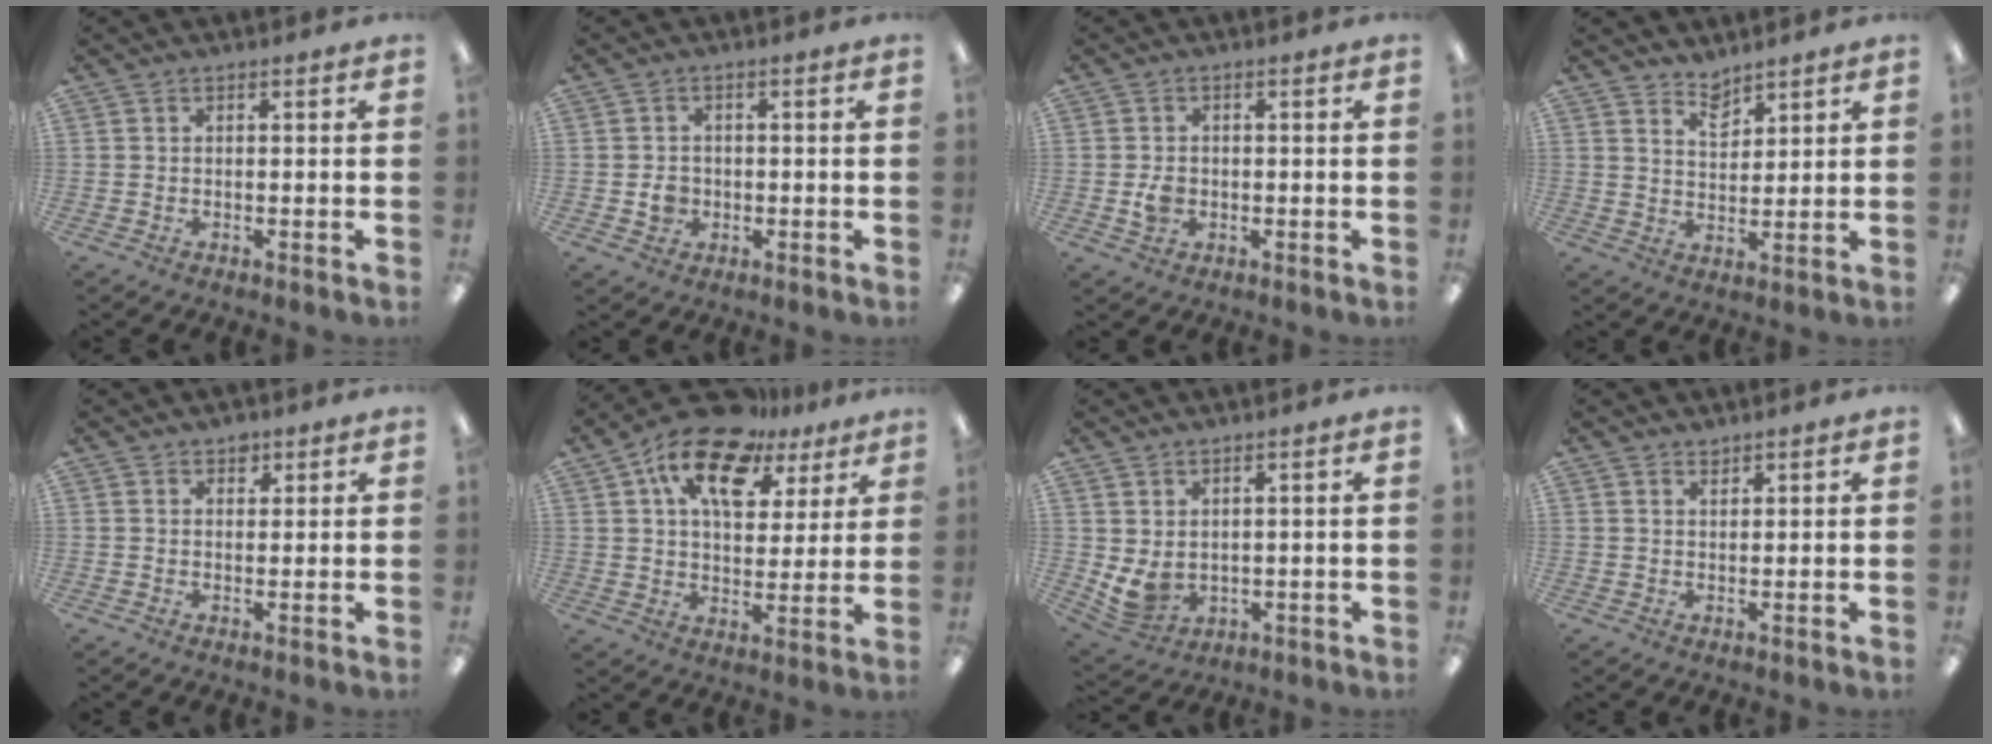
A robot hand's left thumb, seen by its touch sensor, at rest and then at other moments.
{"total": 3.3, "force": [-0.5, 3.0, 1.4], "torque": [-0.016, 0.002, -0.010]}
{"total": 3.3, "force": [-0.4, 2.6, 1.9], "torque": [-0.026, 0.001, -0.009]}
{"total": 4.9, "force": [4.2, 2.2, 1.1], "torque": [-0.017, -0.025, 0.078]}
{"total": 2.4, "force": [1.7, 1.6, 0.7], "torque": [-0.001, -0.005, 0.028]}
{"total": 16.5, "force": [9.9, 8.7, 9.9], "torque": [-0.172, -0.041, 0.174]}
{"total": 4.8, "force": [1.5, 3.6, 2.7], "torque": [-0.064, -0.016, 0.028]}
{"total": 1.4, "force": [1.3, 0.5, 0.1], "torque": [0.005, -0.006, 0.025]}